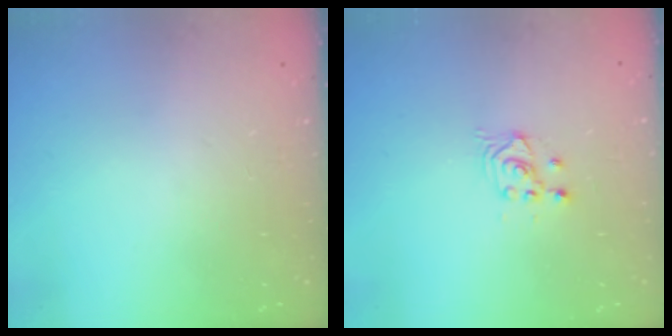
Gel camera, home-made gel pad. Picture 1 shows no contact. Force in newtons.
{"total": 2.6, "press": 2.6, "slide": 0.1}